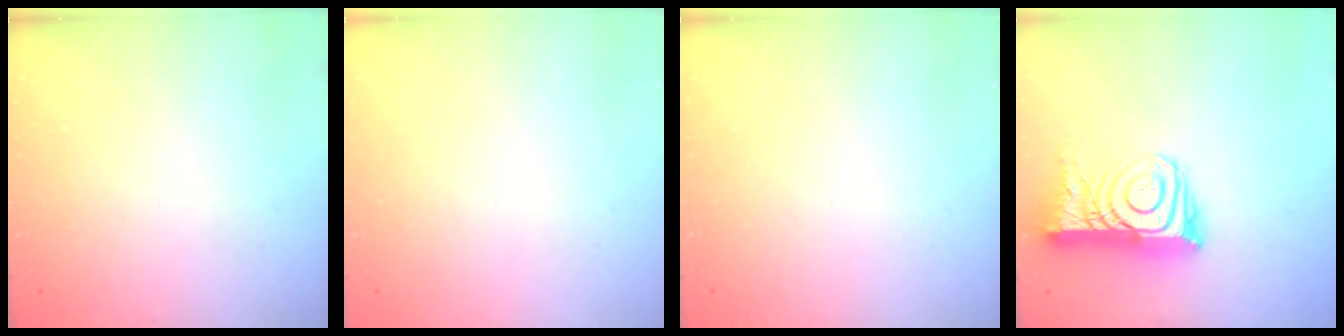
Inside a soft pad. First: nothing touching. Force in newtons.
{"total": 1.5, "press": 1.5, "slide": 0.1}
{"total": 0.0}
{"total": 16.4, "press": 16.3, "slide": 1.5}